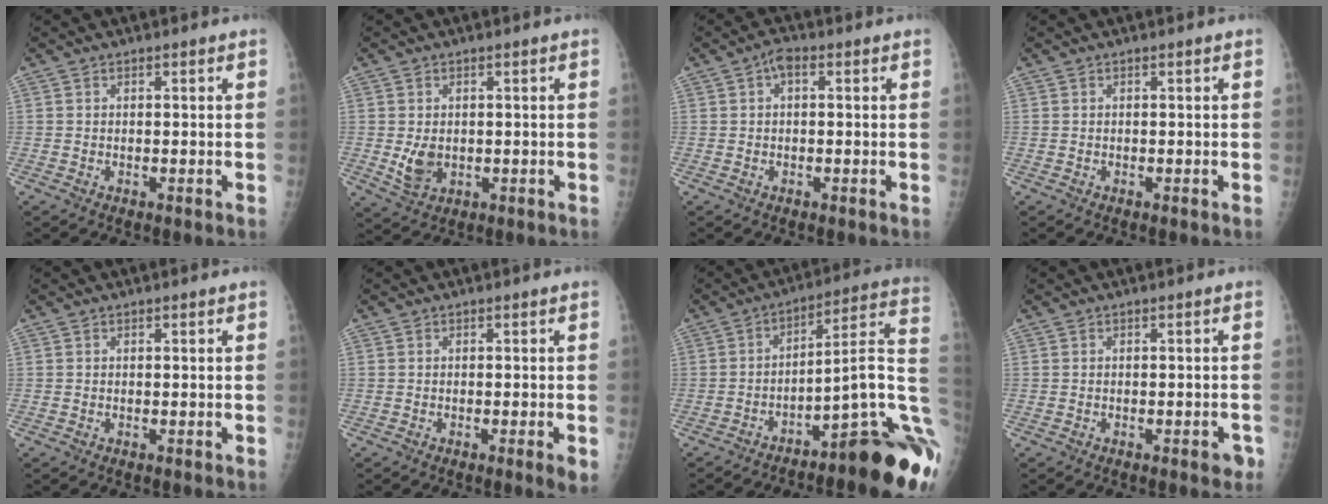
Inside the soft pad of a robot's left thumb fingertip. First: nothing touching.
{"total": 4.3, "force": [-0.2, 3.1, 2.9], "torque": [-0.046, -0.009, 0.007]}
{"total": 2.6, "force": [0.6, 1.4, 2.1], "torque": [-0.032, 0.008, 0.005]}
{"total": 0.0}
{"total": 0.0}
{"total": 2.3, "force": [-0.6, 0.2, 2.2], "torque": [-0.034, -0.007, -0.011]}
{"total": 23.9, "force": [-9.9, 4.7, 21.3], "torque": [-0.172, 0.081, -0.130]}
{"total": 2.1, "force": [-1.1, 1.0, 1.6], "torque": [-0.012, 0.009, -0.011]}